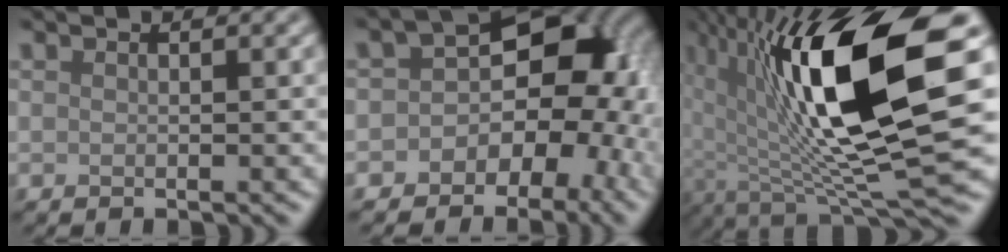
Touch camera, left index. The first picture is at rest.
{"total": 8.5, "force": [-2.0, 5.8, 5.9], "torque": [-0.043, 0.012, -0.042]}
{"total": 15.9, "force": [2.8, 5.1, 14.8], "torque": [-0.255, -0.017, 0.049]}